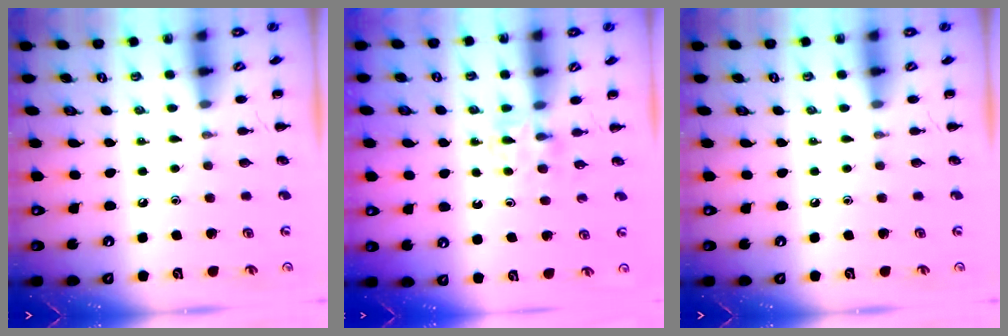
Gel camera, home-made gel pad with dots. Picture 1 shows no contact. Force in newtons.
{"total": 3.9, "press": 3.7, "slide": 1.3}
{"total": 0.0}